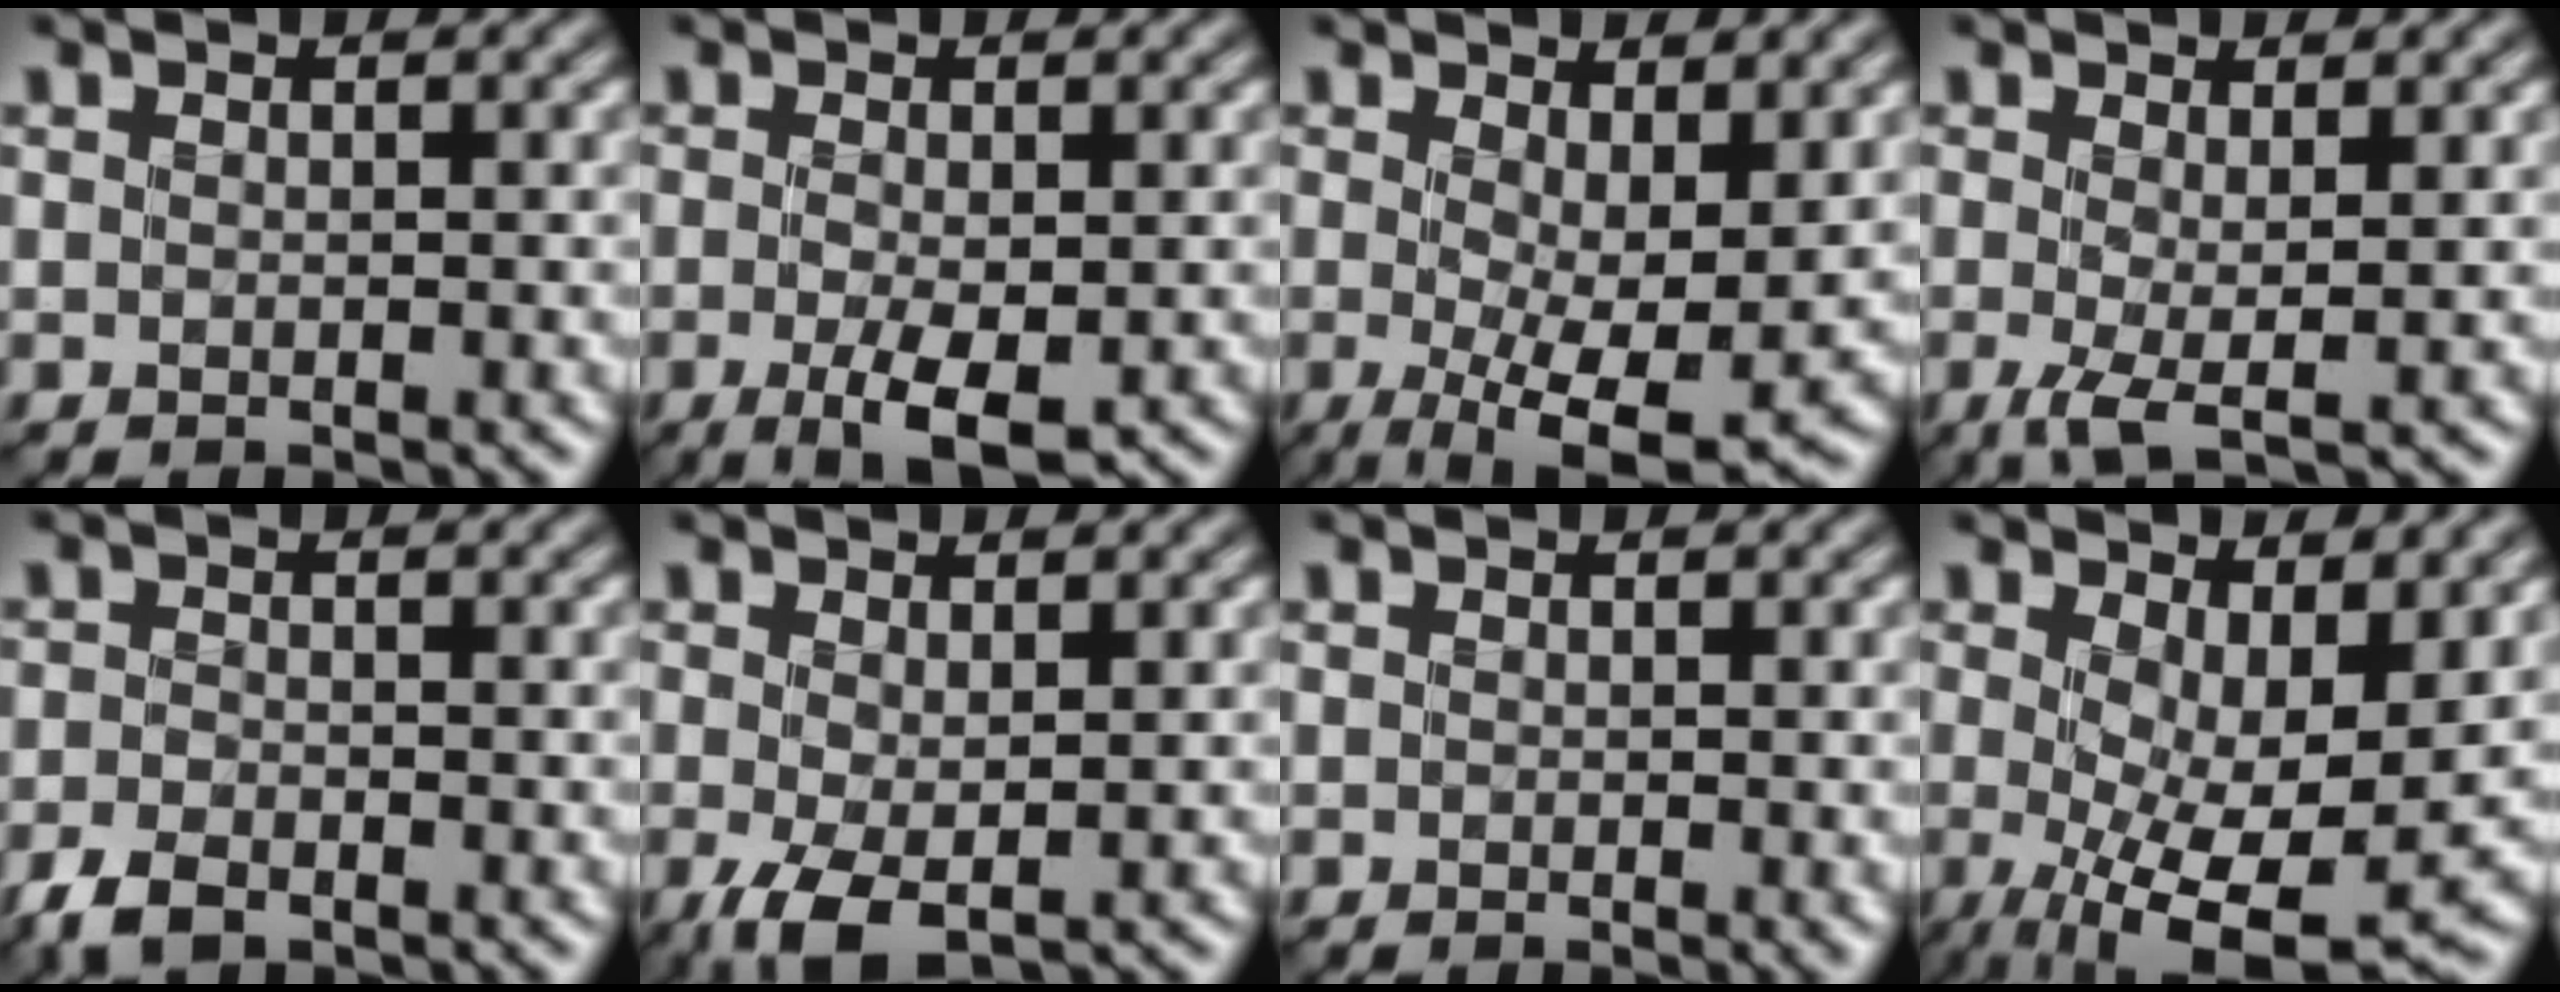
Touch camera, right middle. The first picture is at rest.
{"total": 3.5, "force": [-1.0, 1.0, 3.2], "torque": [-0.062, -0.011, -0.017]}
{"total": 8.1, "force": [0.0, 2.8, 7.6], "torque": [-0.123, -0.019, 0.001]}
{"total": 2.8, "force": [-0.2, 0.5, 2.7], "torque": [-0.055, -0.007, -0.005]}
{"total": 2.5, "force": [-1.9, 1.0, 1.3], "torque": [-0.031, -0.005, -0.043]}
{"total": 3.5, "force": [-0.6, 1.5, 3.1], "torque": [-0.074, -0.008, -0.011]}
{"total": 0.7, "force": [0.1, 0.0, 0.7], "torque": [-0.009, -0.001, 0.001]}
{"total": 9.6, "force": [-0.4, 3.6, 8.9], "torque": [-0.150, -0.020, -0.001]}